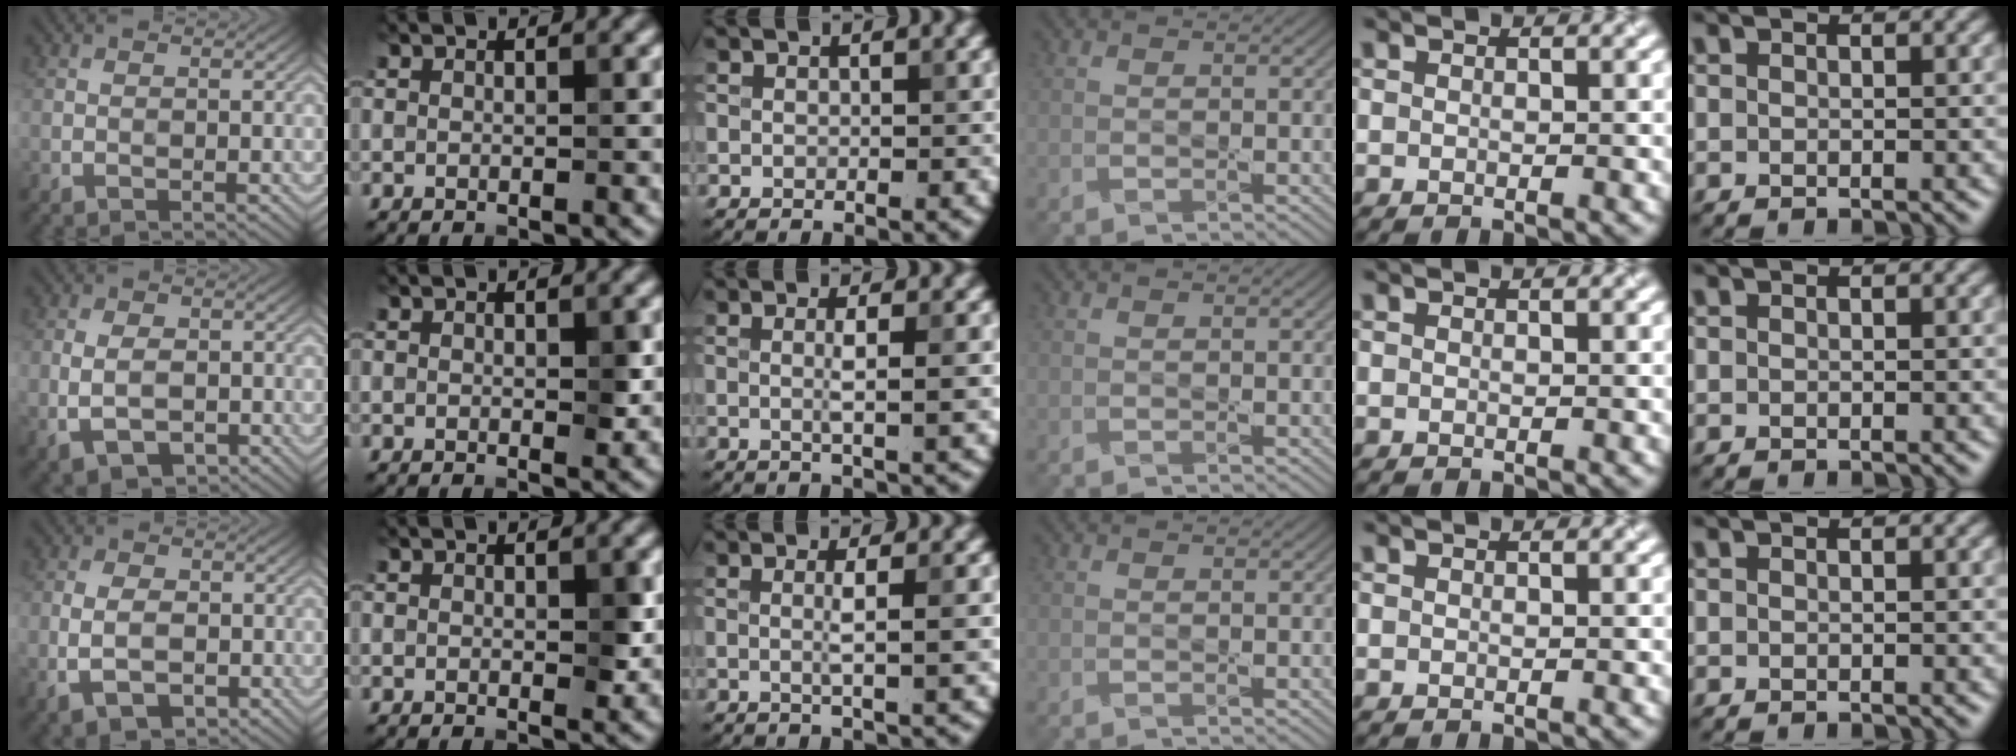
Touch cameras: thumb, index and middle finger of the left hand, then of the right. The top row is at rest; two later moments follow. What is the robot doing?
{"motion": "squeeze", "object": "air blower"}